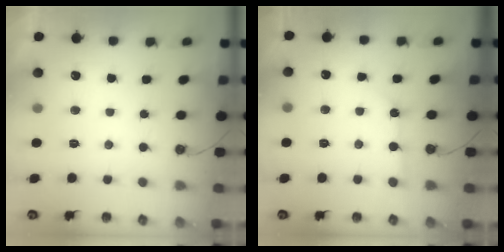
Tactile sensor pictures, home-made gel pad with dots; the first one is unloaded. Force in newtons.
{"total": 1.9, "press": 1.8, "slide": 0.3}